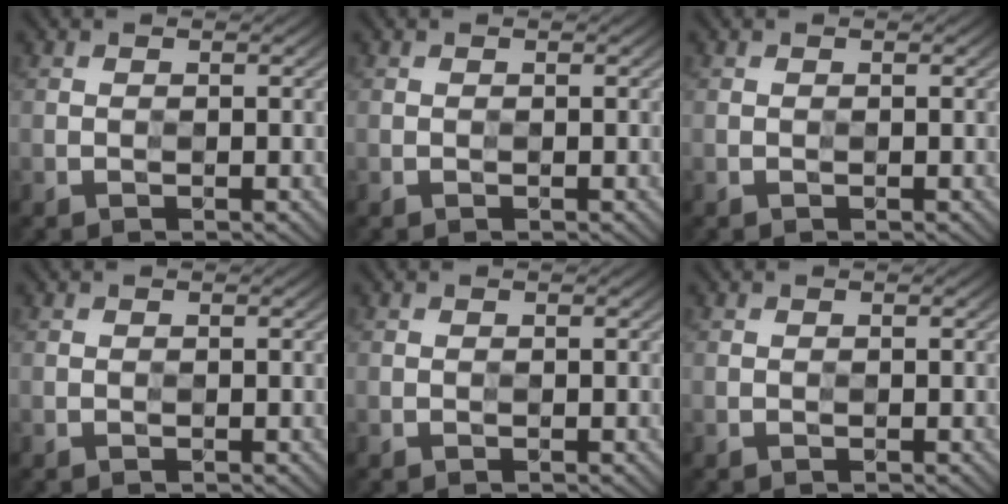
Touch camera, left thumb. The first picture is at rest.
{"total": 0.0}
{"total": 0.0}
{"total": 0.0}
{"total": 0.0}
{"total": 0.0}